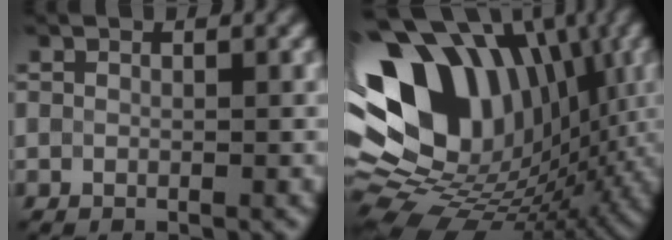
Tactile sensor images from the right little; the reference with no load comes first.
{"total": 17.0, "force": [2.9, 12.2, 11.5], "torque": [-0.222, 0.036, 0.045]}